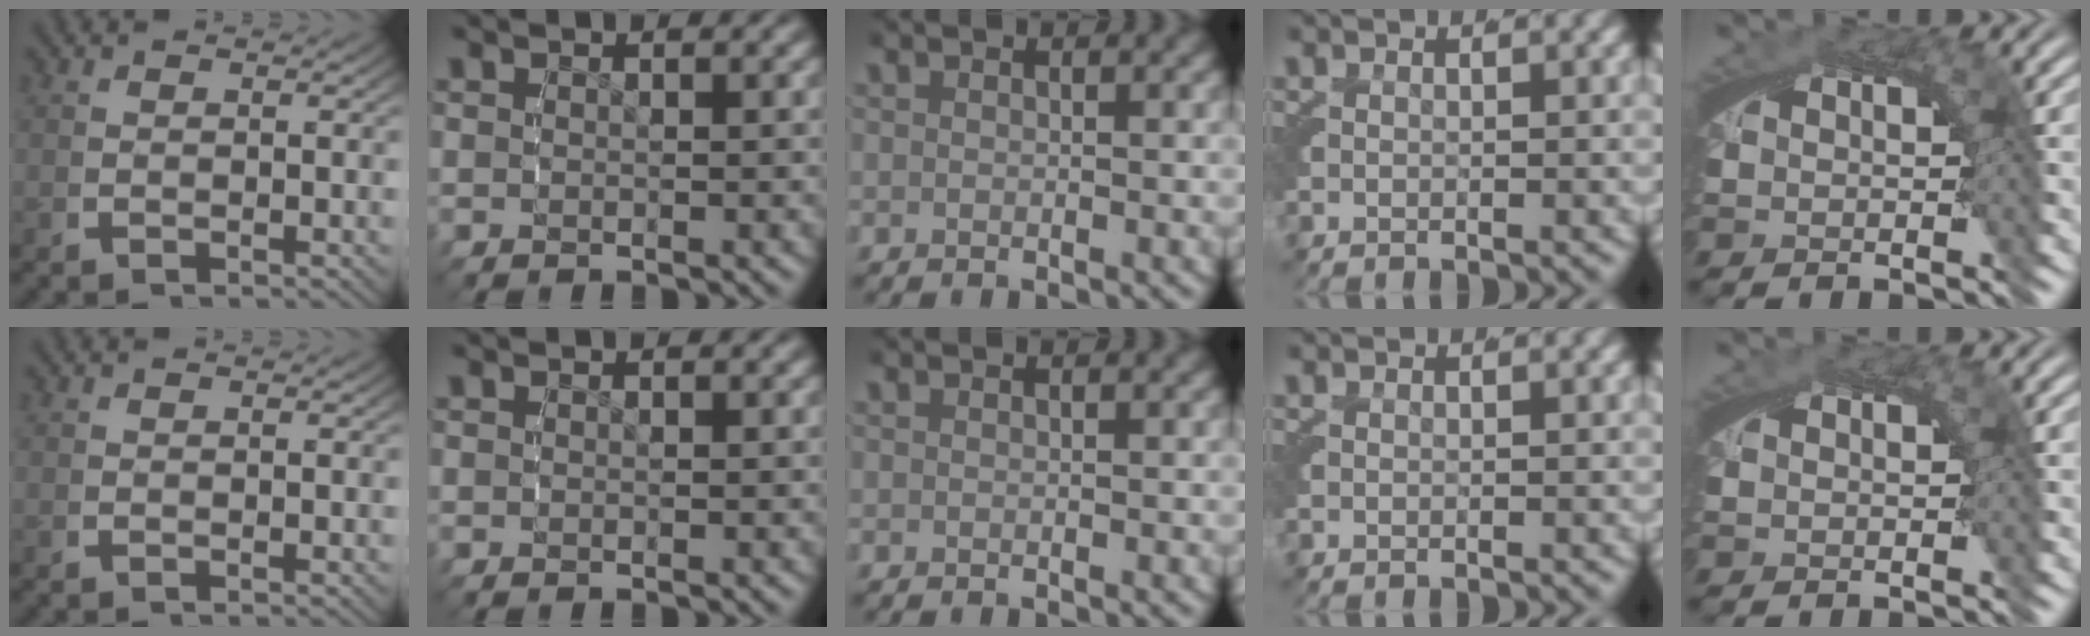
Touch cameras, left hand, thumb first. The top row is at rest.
{"ring": {"total": 2.3, "force": [-0.1, -2.2, -0.6], "torque": [0.024, -0.010, 0.011]}}